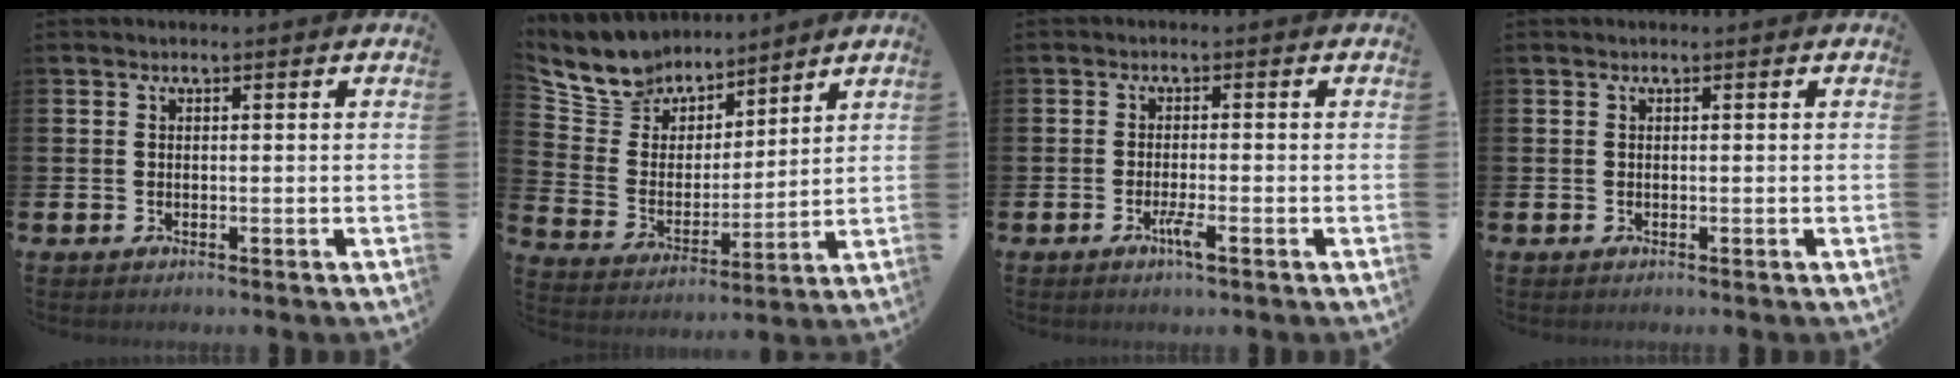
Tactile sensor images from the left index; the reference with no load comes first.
{"total": 8.4, "force": [7.7, 3.1, -0.7], "torque": [-0.042, -0.073, 0.143]}
{"total": 2.0, "force": [-1.2, 0.2, 1.6], "torque": [-0.032, -0.001, -0.020]}
{"total": 0.0}